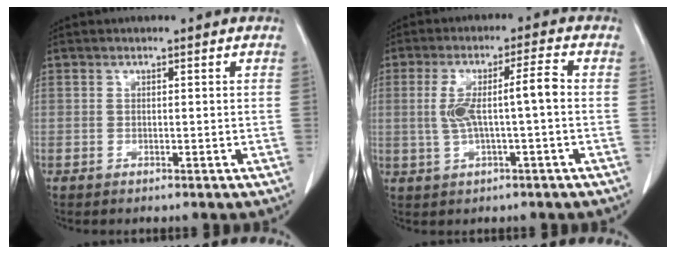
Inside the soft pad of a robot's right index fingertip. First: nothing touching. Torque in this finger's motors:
{"motor_torque": [0.29, 0.01, 0.20, 0.08]}